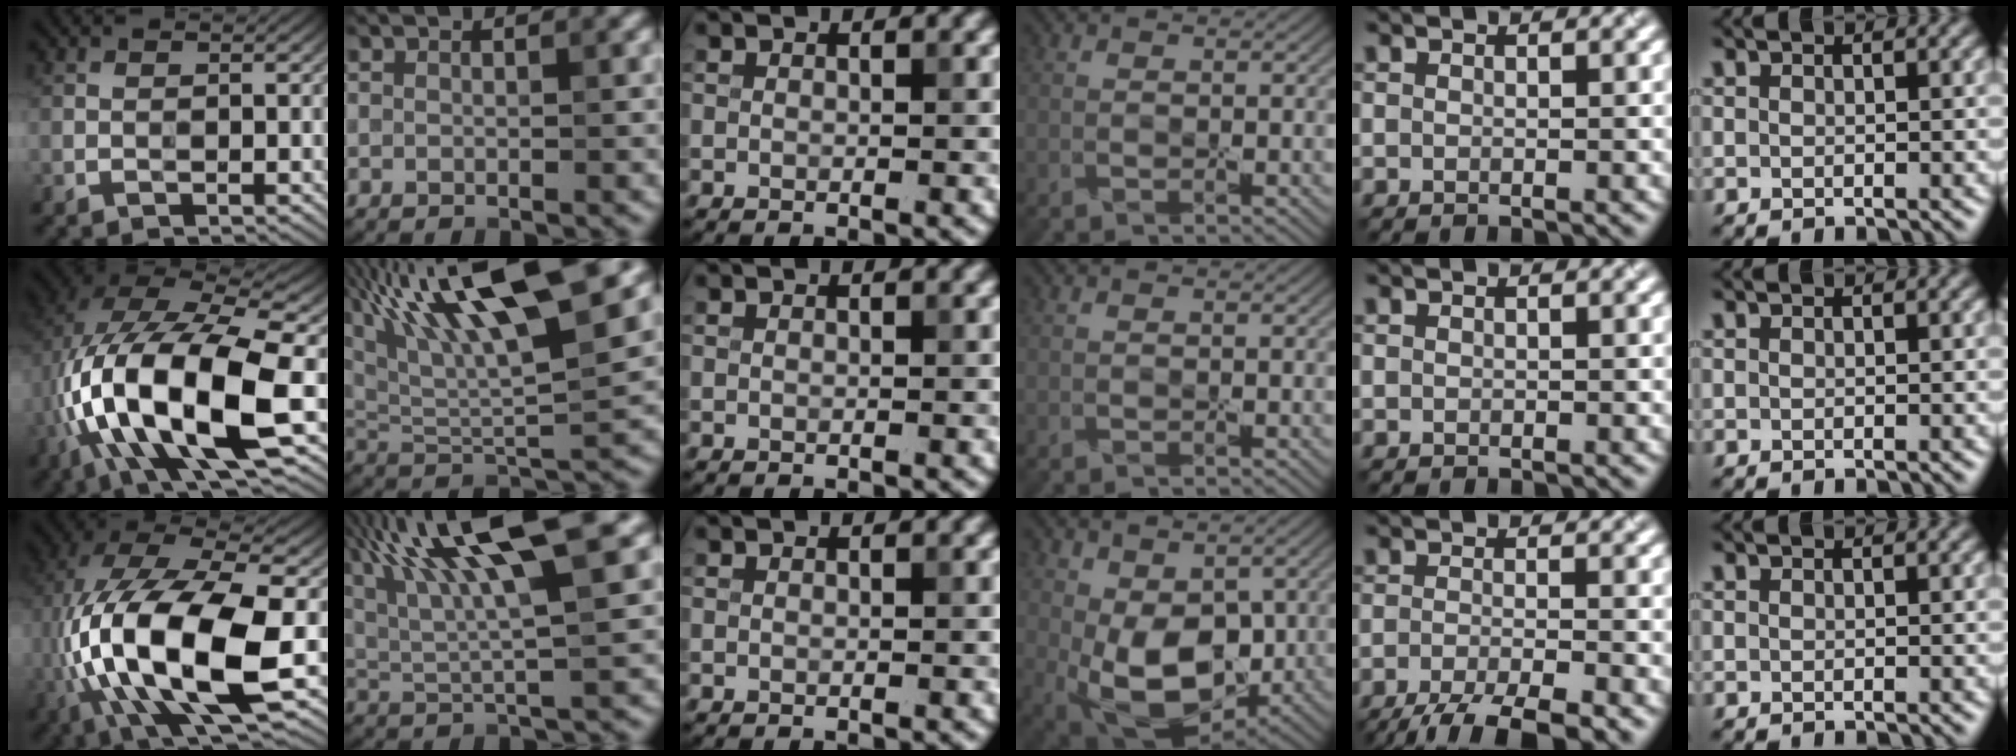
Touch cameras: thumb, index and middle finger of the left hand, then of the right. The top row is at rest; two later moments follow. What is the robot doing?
{"motion": "peel", "object": "tape"}